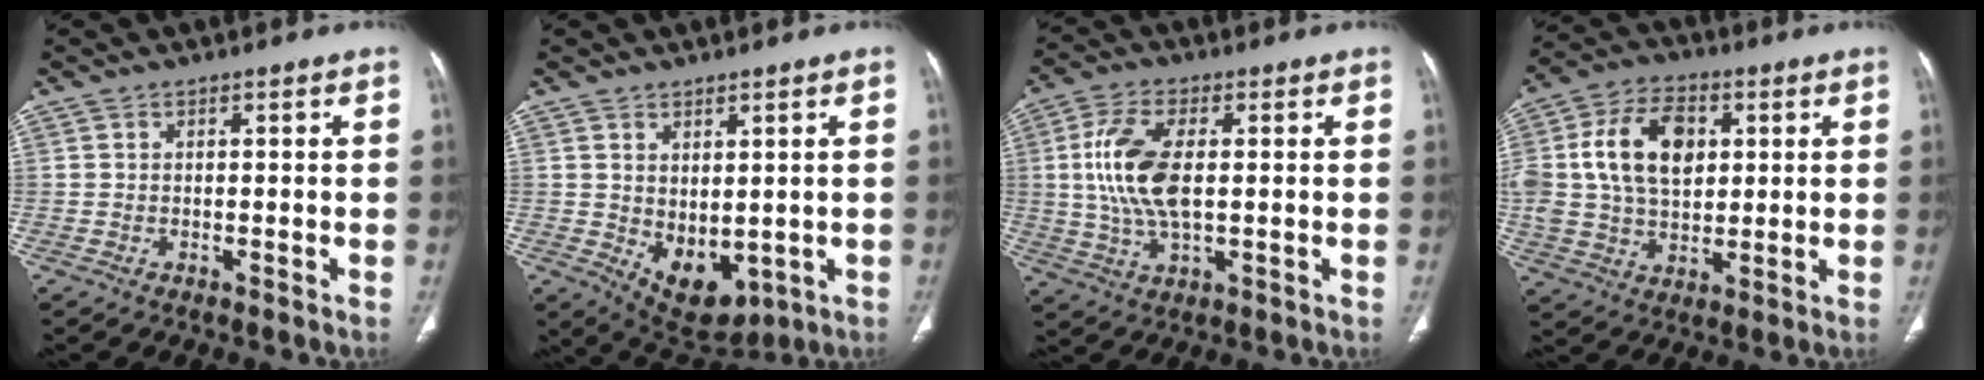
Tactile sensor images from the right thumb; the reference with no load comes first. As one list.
[{"total": 8.3, "force": [-0.6, 5.1, 6.5], "torque": [-0.077, -0.011, 0.020]}, {"total": 11.9, "force": [1.1, 5.8, 10.3], "torque": [-0.220, 0.002, 0.024]}, {"total": 15.3, "force": [3.3, 10.2, 10.9], "torque": [-0.178, 0.006, 0.061]}]